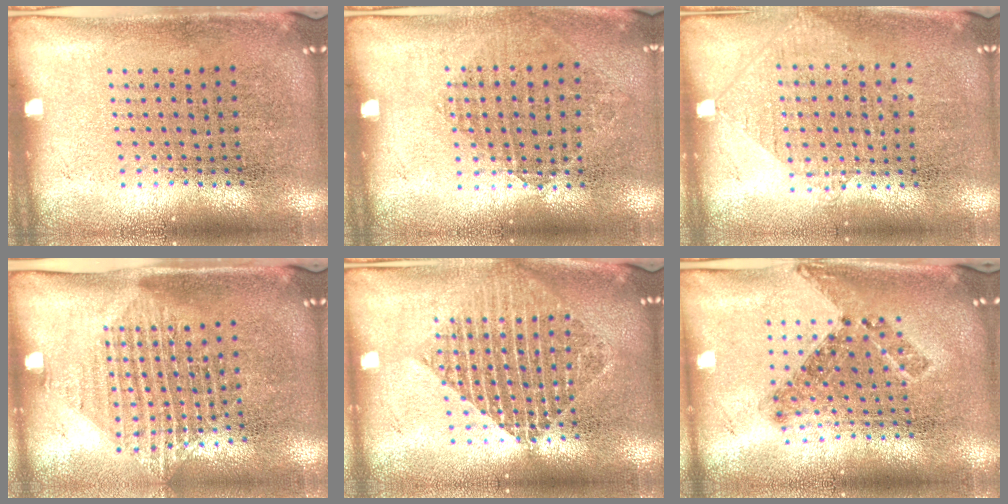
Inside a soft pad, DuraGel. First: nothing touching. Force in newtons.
{"total": 0.8, "press": 0.8, "slide": 0.3}
{"total": 1.0, "press": 0.9, "slide": 0.4}
{"total": 1.4, "press": 1.2, "slide": 0.8}
{"total": 1.9, "press": 1.5, "slide": 1.1}
{"total": 0.8, "press": 0.7, "slide": 0.4}